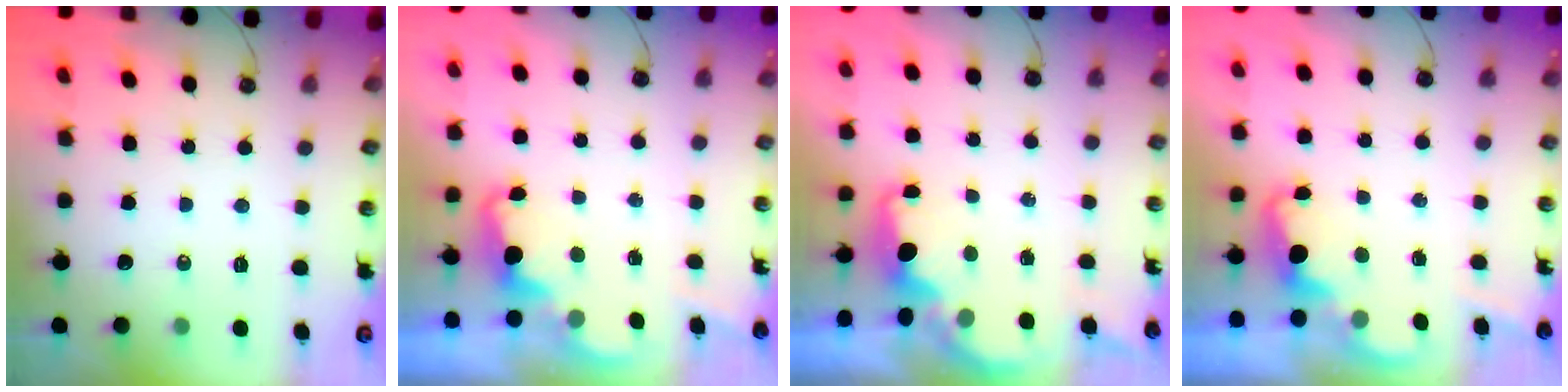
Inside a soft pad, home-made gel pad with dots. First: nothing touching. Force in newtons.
{"total": 1.5, "press": 1.4, "slide": 0.7}
{"total": 2.1, "press": 2.0, "slide": 0.8}
{"total": 2.2, "press": 2.1, "slide": 0.5}